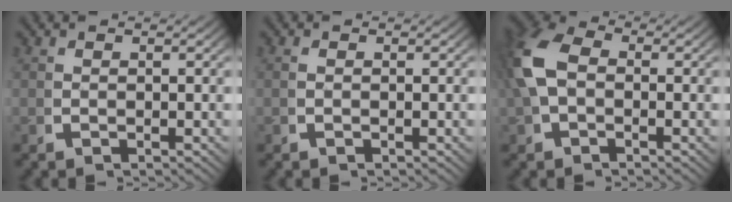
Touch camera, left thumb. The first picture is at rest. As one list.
[{"total": 0.0}, {"total": 6.4, "force": [0.4, 4.7, 4.3], "torque": [-0.116, -0.007, 0.010]}]